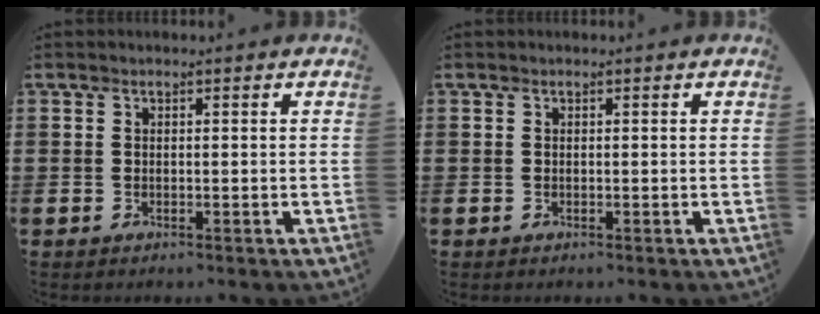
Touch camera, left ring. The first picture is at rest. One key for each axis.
{"total": 0.0}